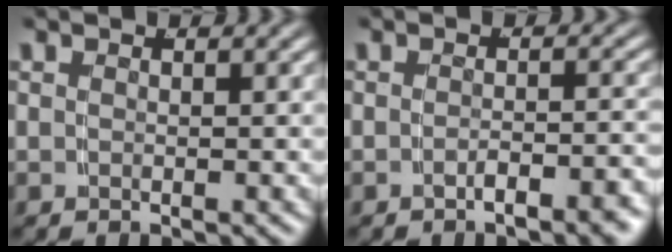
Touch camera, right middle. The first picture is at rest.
{"total": 2.3, "force": [-2.0, -0.2, 1.3], "torque": [-0.017, 0.006, -0.034]}